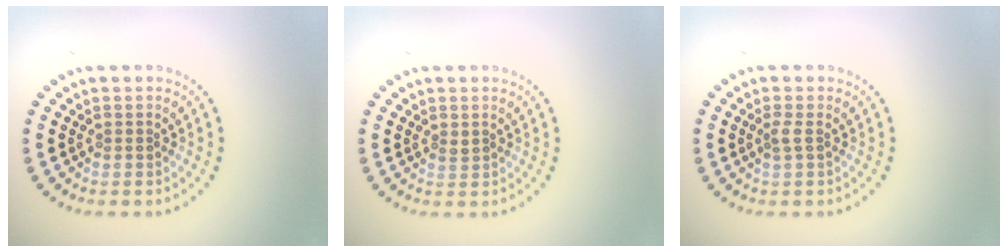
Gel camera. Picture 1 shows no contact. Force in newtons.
{"total": 0.5, "press": 0.4, "slide": 0.3}
{"total": 0.9, "press": 0.6, "slide": 0.7}